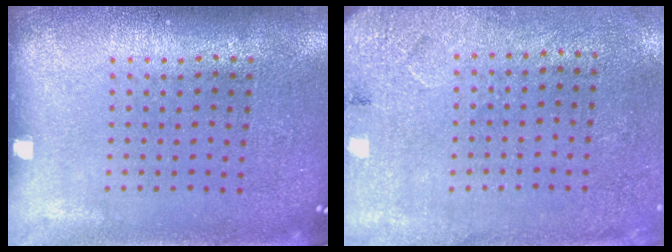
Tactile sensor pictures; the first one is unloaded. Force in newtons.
{"total": 2.7, "press": 2.2, "slide": 1.5}